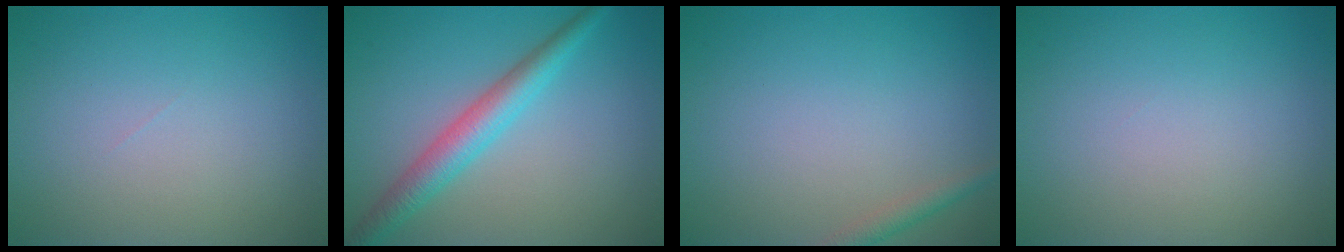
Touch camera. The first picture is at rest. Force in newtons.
{"total": 3.9, "press": 3.9, "slide": 0.1}
{"total": 1.4, "press": 1.4, "slide": 0.1}
{"total": 0.0}